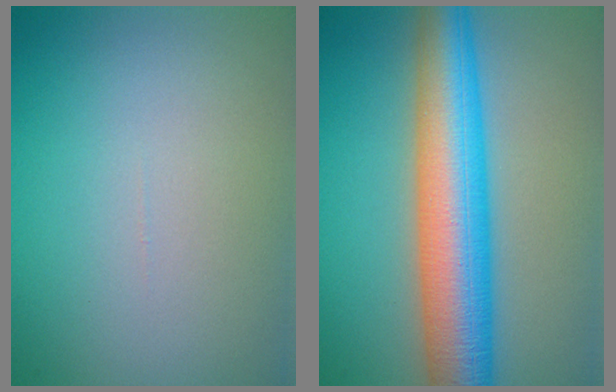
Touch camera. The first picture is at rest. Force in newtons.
{"total": 10.0, "press": 10.0, "slide": 0.2}